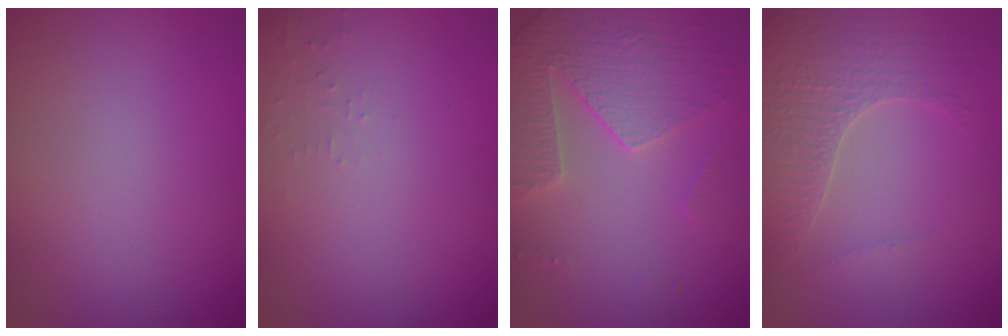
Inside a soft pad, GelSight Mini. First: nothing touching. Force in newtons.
{"total": 0.8, "press": 0.7, "slide": 0.1}
{"total": 3.6, "press": 3.5, "slide": 1.1}
{"total": 3.4, "press": 3.4, "slide": 0.6}